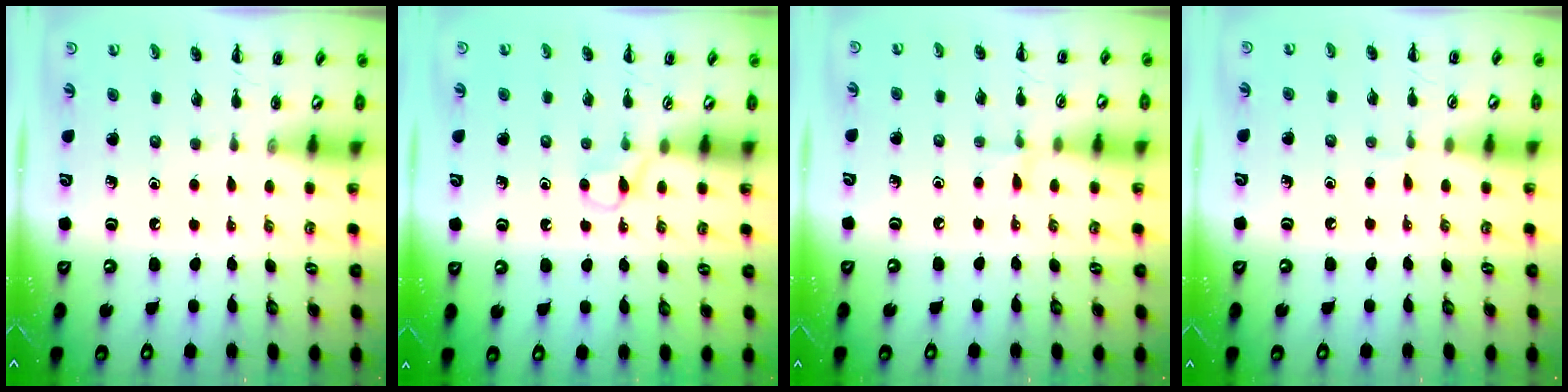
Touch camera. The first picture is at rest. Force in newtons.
{"total": 2.8, "press": 2.6, "slide": 1.0}
{"total": 4.3, "press": 4.0, "slide": 1.6}
{"total": 3.9, "press": 3.7, "slide": 1.3}